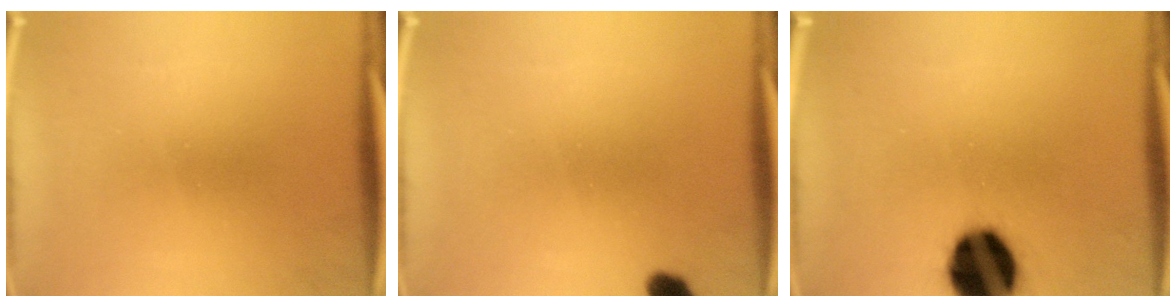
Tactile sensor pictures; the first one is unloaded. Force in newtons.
{"total": 2.7}
{"total": 17.3}